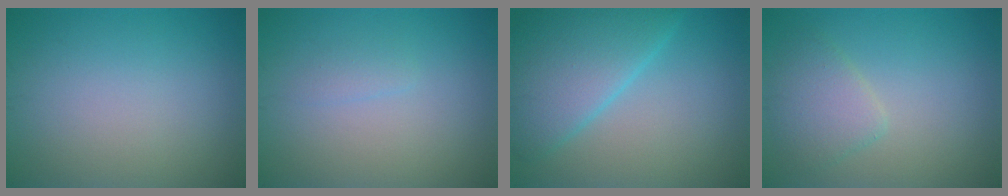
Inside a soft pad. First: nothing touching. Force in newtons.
{"total": 0.8, "press": 0.8, "slide": 0.1}
{"total": 6.8, "press": 6.8, "slide": 0.5}
{"total": 3.0, "press": 3.0, "slide": 0.2}